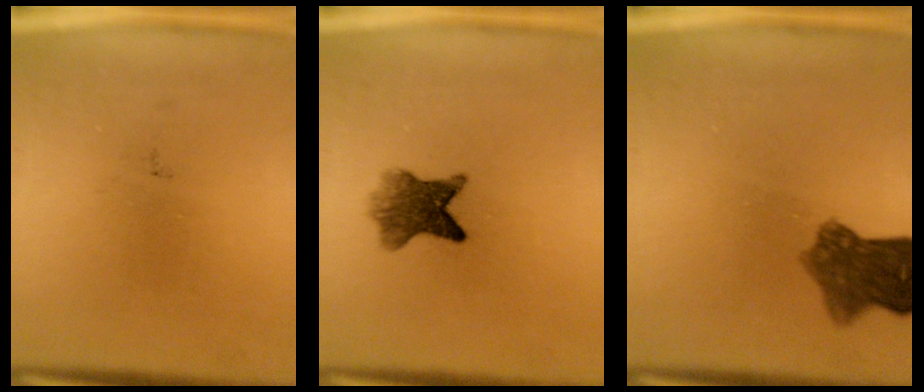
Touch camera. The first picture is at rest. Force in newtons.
{"total": 6.0}
{"total": 7.2}